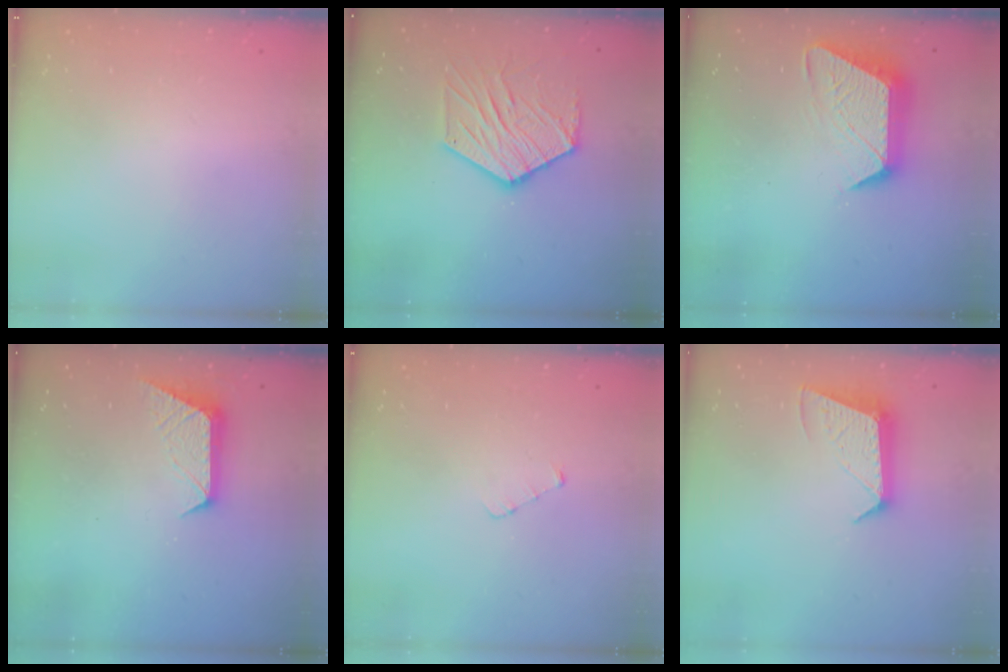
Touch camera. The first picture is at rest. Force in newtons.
{"total": 14.3, "press": 14.2, "slide": 1.3}
{"total": 14.7, "press": 14.6, "slide": 0.8}
{"total": 9.3, "press": 9.3, "slide": 0.5}
{"total": 2.5, "press": 2.5, "slide": 0.2}
{"total": 10.0, "press": 10.0, "slide": 0.2}